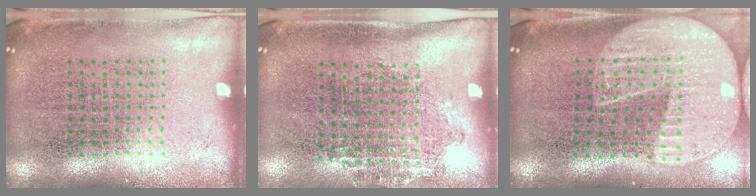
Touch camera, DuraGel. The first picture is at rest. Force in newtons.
{"total": 1.2, "press": 0.9, "slide": 0.8}
{"total": 2.3, "press": 2.0, "slide": 1.1}